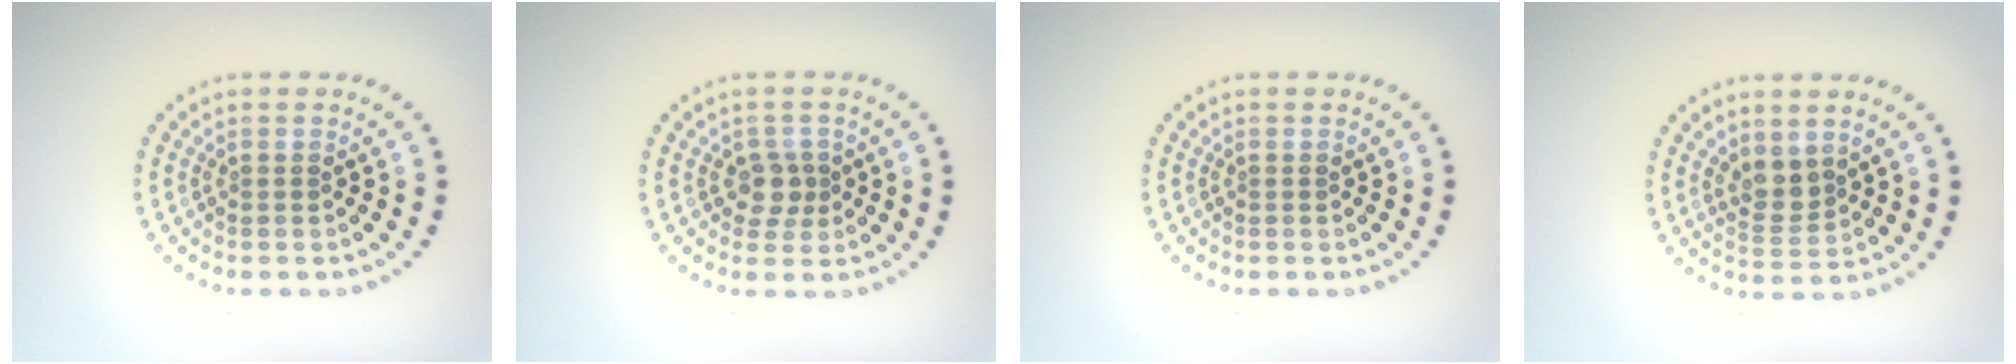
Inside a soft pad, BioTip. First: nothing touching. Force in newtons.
{"total": 2.0, "press": 1.7, "slide": 1.0}
{"total": 0.0}
{"total": 2.4, "press": 2.0, "slide": 1.2}